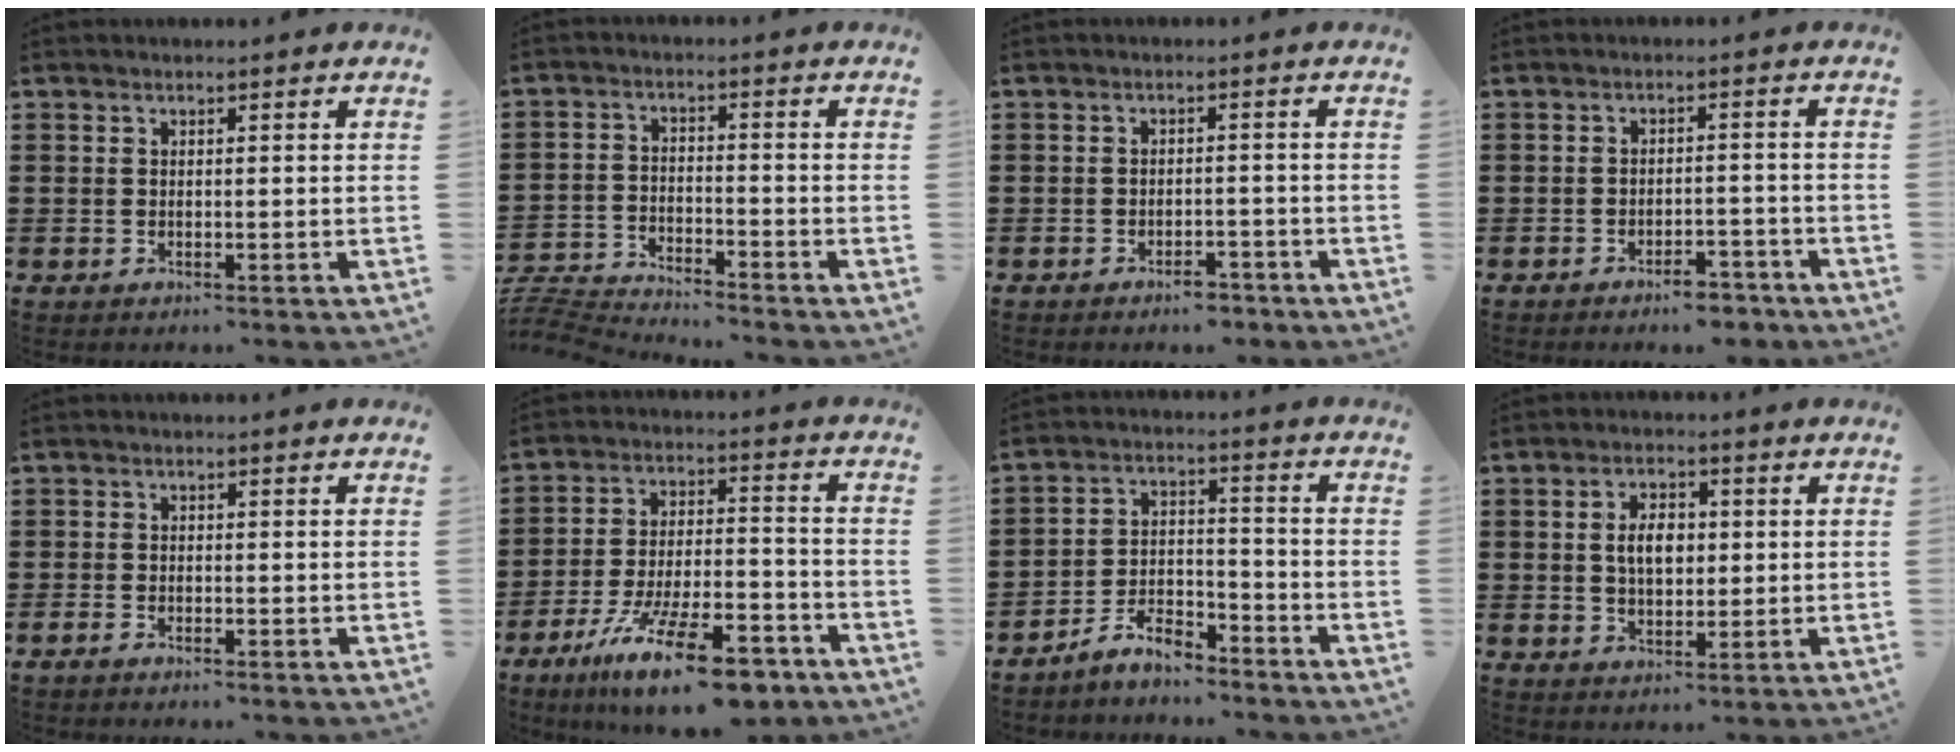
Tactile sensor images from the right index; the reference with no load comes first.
{"total": 4.4, "force": [-4.4, 0.1, 0.2], "torque": [-0.030, -0.006, -0.098]}
{"total": 2.9, "force": [-2.7, 0.7, 0.7], "torque": [-0.016, 0.004, -0.055]}
{"total": 4.0, "force": [-3.7, 0.8, 1.3], "torque": [-0.021, 0.007, -0.073]}
{"total": 0.9, "force": [-0.8, 0.2, 0.2], "torque": [-0.007, -0.001, -0.016]}
{"total": 14.5, "force": [-10.2, 3.3, 9.8], "torque": [-0.174, 0.036, -0.181]}
{"total": 5.8, "force": [-5.4, 1.3, 1.6], "torque": [-0.034, 0.011, -0.106]}
{"total": 4.8, "force": [0.4, 2.9, 3.8], "torque": [-0.064, 0.005, 0.001]}